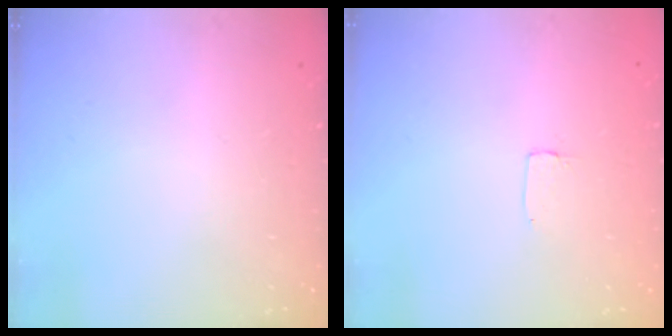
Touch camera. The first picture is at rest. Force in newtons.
{"total": 2.0, "press": 2.0, "slide": 0.0}